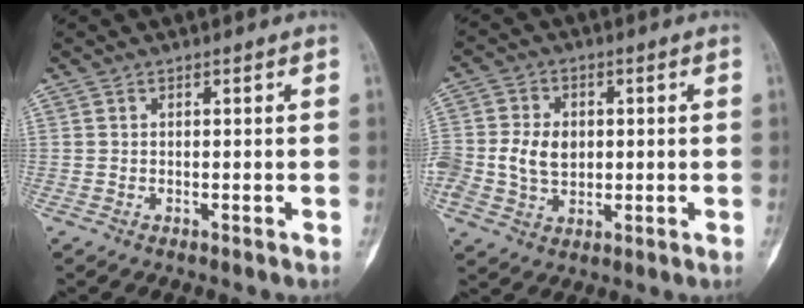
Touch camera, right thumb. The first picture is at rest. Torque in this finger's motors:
{"motor_torque": [1.28, 1.17, 0.64, -0.51, 0.13]}